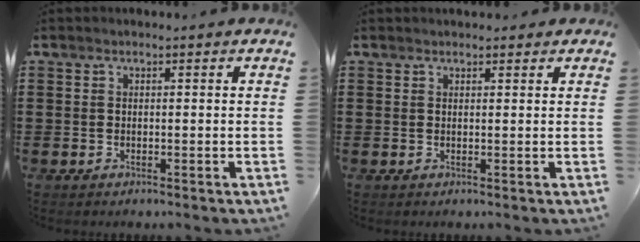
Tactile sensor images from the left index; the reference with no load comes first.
{"total": 1.1, "force": [1.1, 0.3, 0.2], "torque": [-0.007, 0.004, 0.020]}